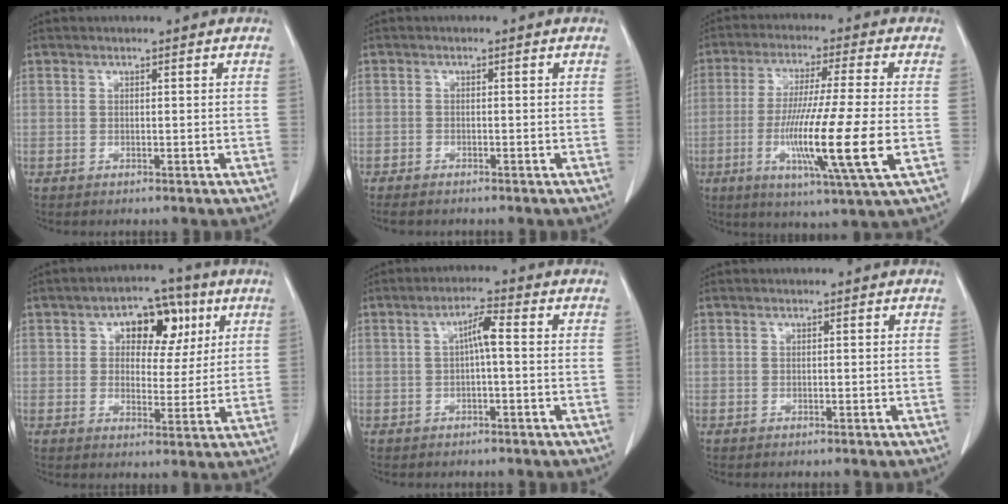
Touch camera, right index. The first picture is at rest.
{"total": 2.1, "force": [-1.8, 0.7, 0.9], "torque": [-0.015, -0.003, -0.028]}
{"total": 15.4, "force": [-3.6, -0.7, 15.0], "torque": [-0.281, -0.030, -0.069]}
{"total": 8.7, "force": [3.2, 5.1, 6.3], "torque": [-0.076, 0.024, 0.045]}
{"total": 3.5, "force": [0.0, 0.3, 3.5], "torque": [-0.061, 0.011, 0.000]}
{"total": 0.0}